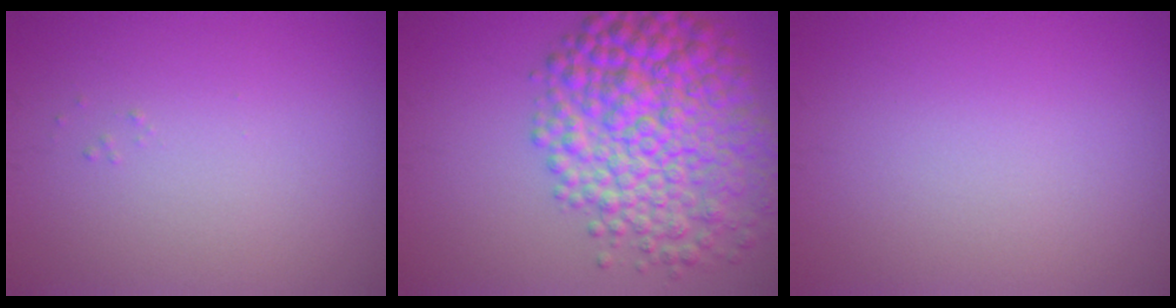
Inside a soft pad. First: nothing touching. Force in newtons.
{"total": 9.9, "press": 9.9, "slide": 0.1}
{"total": 0.0}